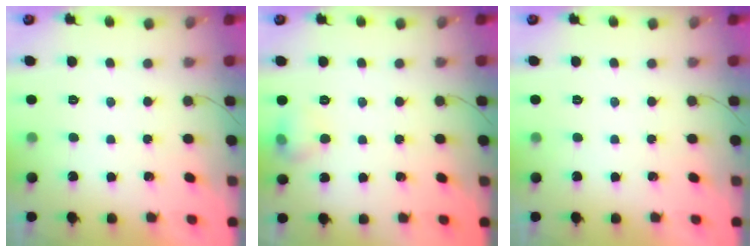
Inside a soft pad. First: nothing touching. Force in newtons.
{"total": 6.0, "press": 5.8, "slide": 1.8}
{"total": 0.0}